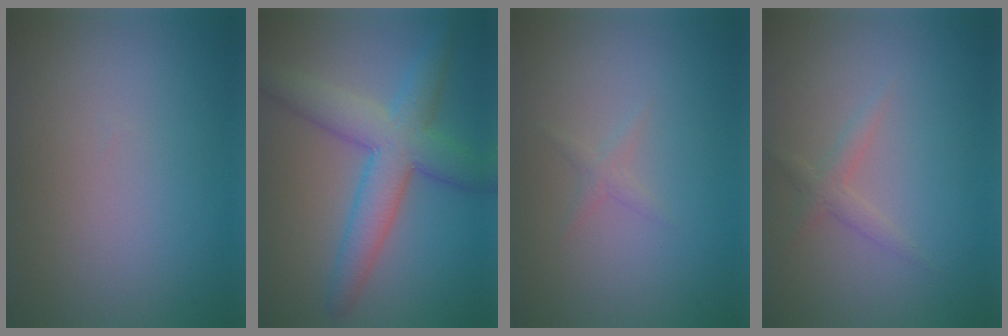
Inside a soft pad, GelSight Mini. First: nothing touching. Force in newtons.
{"total": 6.6, "press": 6.6, "slide": 0.1}
{"total": 0.9, "press": 0.8, "slide": 0.1}
{"total": 1.5, "press": 1.5, "slide": 0.0}